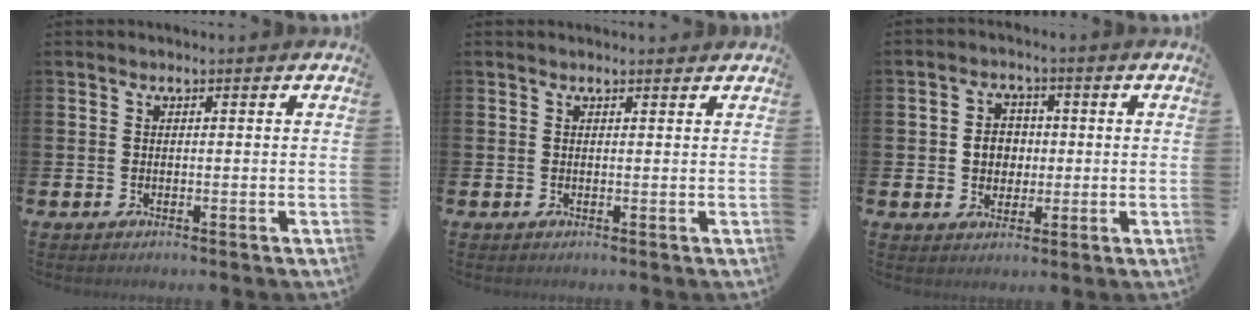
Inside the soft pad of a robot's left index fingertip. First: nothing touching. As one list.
[{"total": 0.7, "force": [0.6, 0.1, 0.2], "torque": [0.005, -0.003, 0.010]}, {"total": 3.8, "force": [0.2, 3.4, 1.9], "torque": [-0.026, 0.004, -0.006]}]